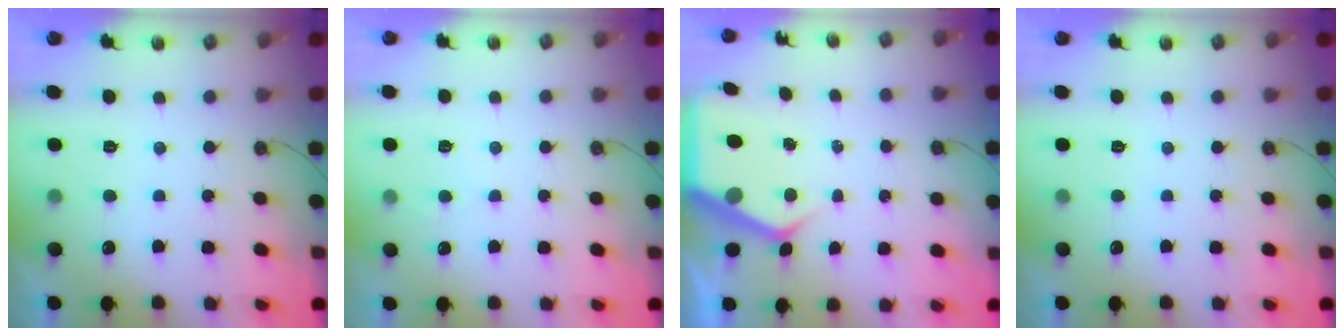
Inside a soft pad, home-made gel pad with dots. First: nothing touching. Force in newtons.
{"total": 5.1, "press": 5.0, "slide": 0.7}
{"total": 5.9, "press": 5.9, "slide": 0.7}
{"total": 0.0}